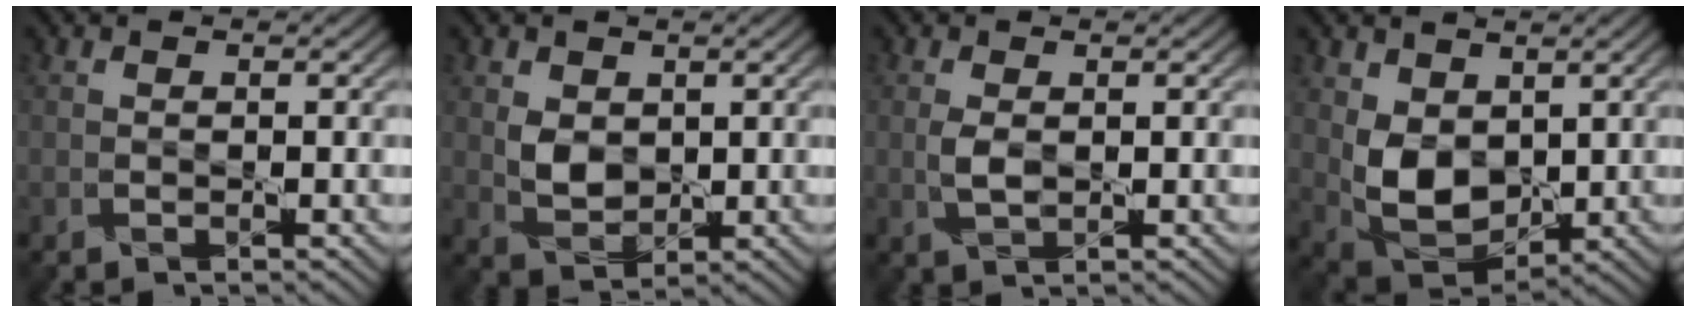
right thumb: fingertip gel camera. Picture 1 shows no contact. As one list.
[{"total": 3.8, "force": [1.0, 2.8, 2.3], "torque": [-0.057, -0.006, 0.020]}, {"total": 2.1, "force": [0.1, 1.0, 1.8], "torque": [-0.044, 0.000, 0.003]}, {"total": 6.9, "force": [1.5, 4.9, 4.7], "torque": [-0.109, -0.014, 0.035]}]